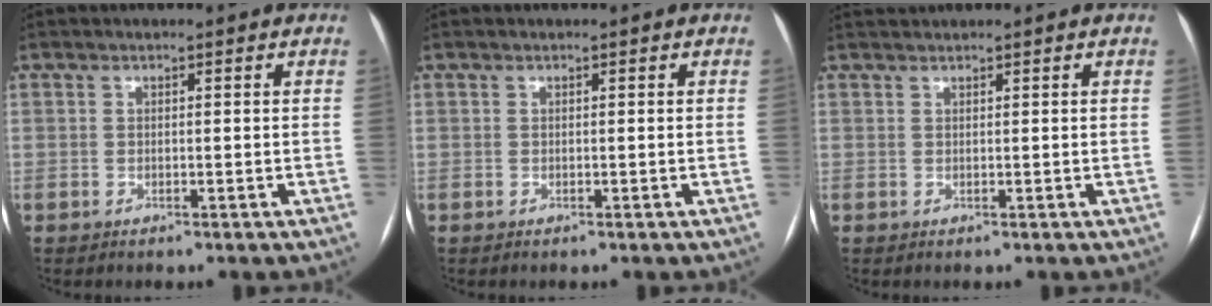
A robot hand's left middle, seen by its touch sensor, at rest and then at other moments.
{"total": 0.0}
{"total": 1.2, "force": [1.1, -0.3, 0.1], "torque": [-0.003, 0.014, 0.028]}